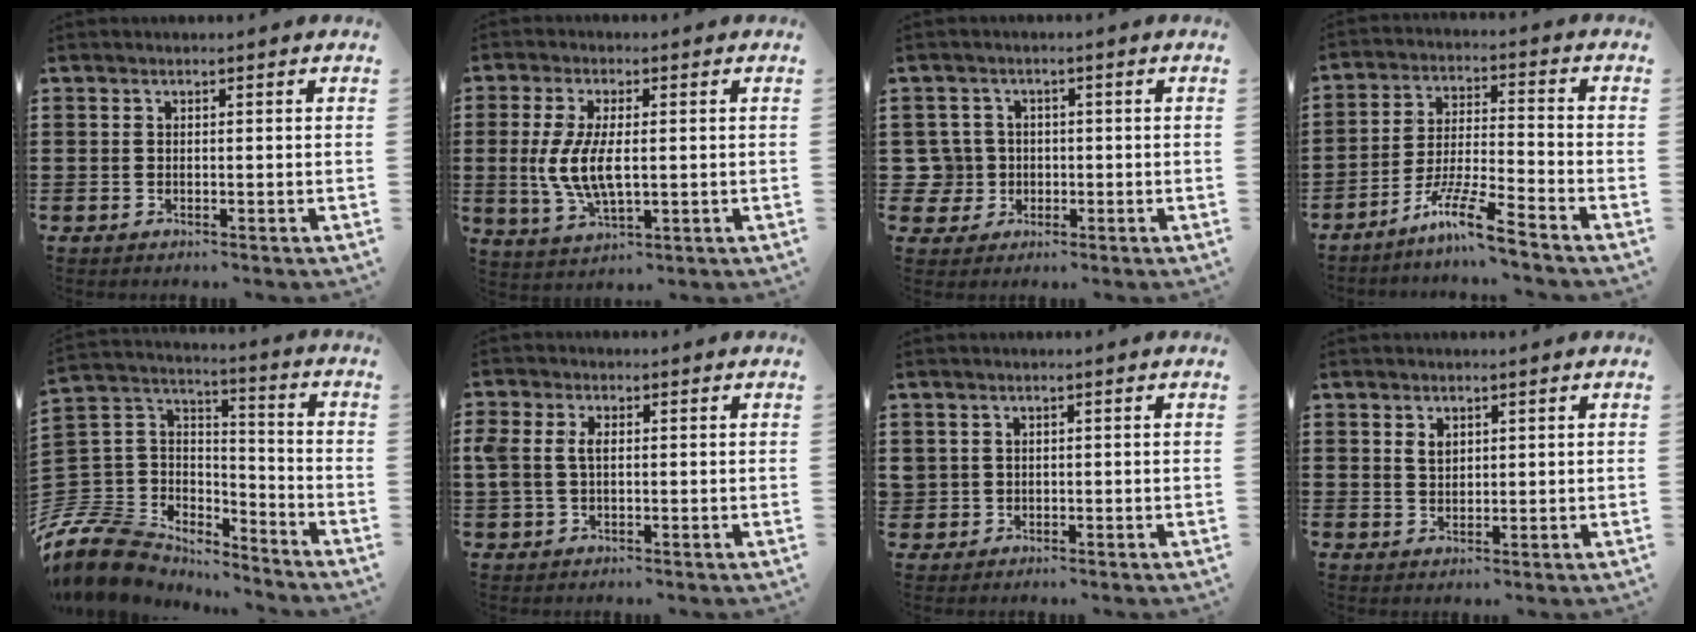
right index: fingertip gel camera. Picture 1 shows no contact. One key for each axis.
{"total": 7.4, "fx": 0.0, "fy": 2.9, "fz": 6.8, "tx": -0.153, "ty": -0.004, "tz": -0.005}
{"total": 4.3, "fx": -0.3, "fy": 4.2, "fz": 0.7, "tx": -0.047, "ty": 0.007, "tz": -0.011}
{"total": 8.6, "fx": -6.7, "fy": -0.2, "fz": 5.4, "tx": -0.115, "ty": -0.009, "tz": -0.131}
{"total": 10.6, "fx": -8.5, "fy": 5.8, "fz": 2.7, "tx": -0.103, "ty": 0.005, "tz": -0.171}
{"total": 3.1, "fx": 0.4, "fy": 1.9, "fz": 2.4, "tx": -0.067, "ty": 0.004, "tz": 0.001}
{"total": 1.2, "fx": 0.1, "fy": 1.2, "fz": 0.0, "tx": -0.004, "ty": 0.006, "tz": 0.001}
{"total": 1.8, "fx": 1.0, "fy": 1.1, "fz": 1.0, "tx": -0.023, "ty": 0.002, "tz": 0.019}